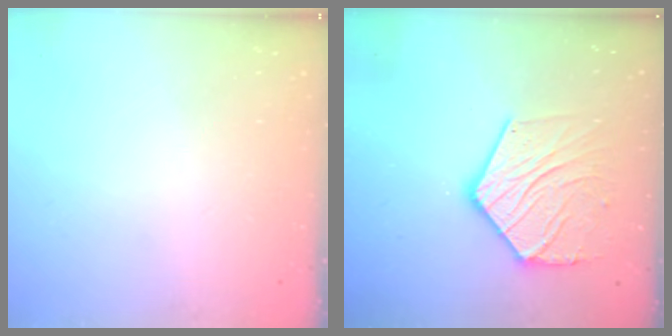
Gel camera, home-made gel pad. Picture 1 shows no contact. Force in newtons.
{"total": 14.8, "press": 14.8, "slide": 0.8}